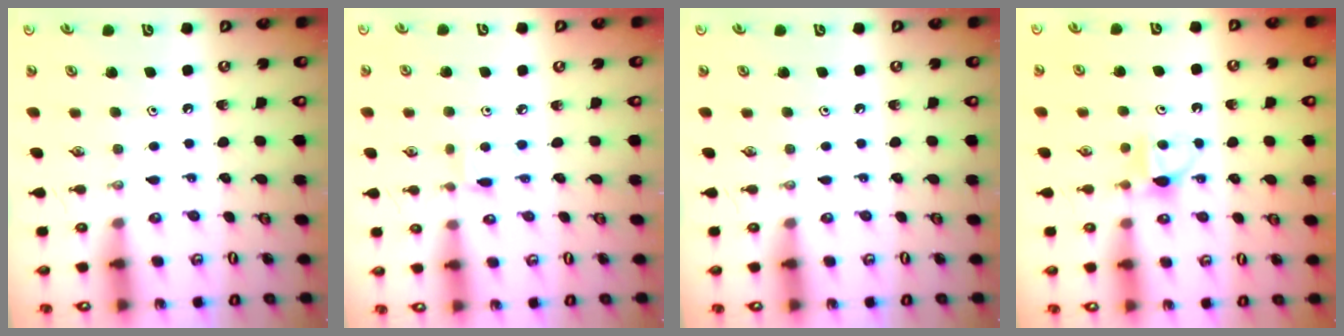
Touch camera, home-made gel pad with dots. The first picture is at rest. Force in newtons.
{"total": 3.7, "press": 3.6, "slide": 0.5}
{"total": 0.0}
{"total": 5.3, "press": 5.3, "slide": 0.8}